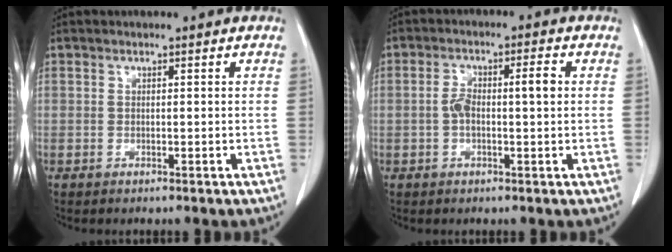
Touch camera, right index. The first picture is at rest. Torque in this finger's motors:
{"motor_torque": [0.14, 0.06, 0.11, 0.04]}